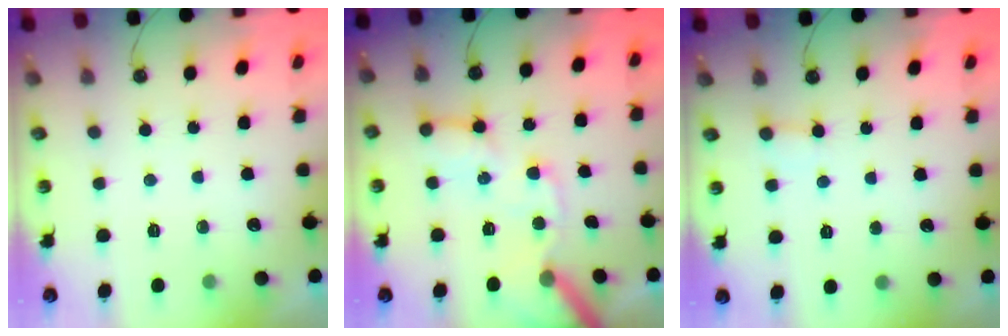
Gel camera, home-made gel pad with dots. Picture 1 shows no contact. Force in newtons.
{"total": 14.4, "press": 14.3, "slide": 1.9}
{"total": 2.1, "press": 2.1, "slide": 0.2}